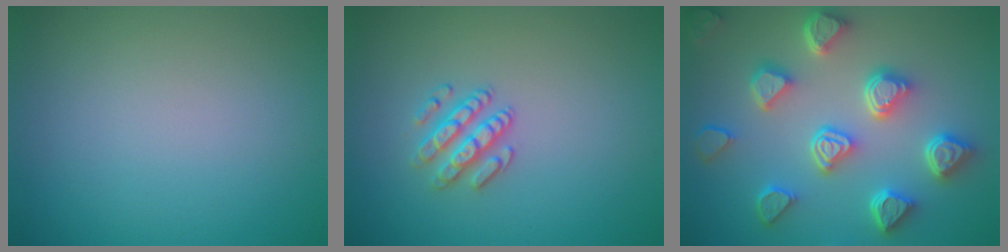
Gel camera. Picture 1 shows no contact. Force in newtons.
{"total": 2.5, "press": 2.3, "slide": 0.9}
{"total": 7.0, "press": 5.8, "slide": 4.0}